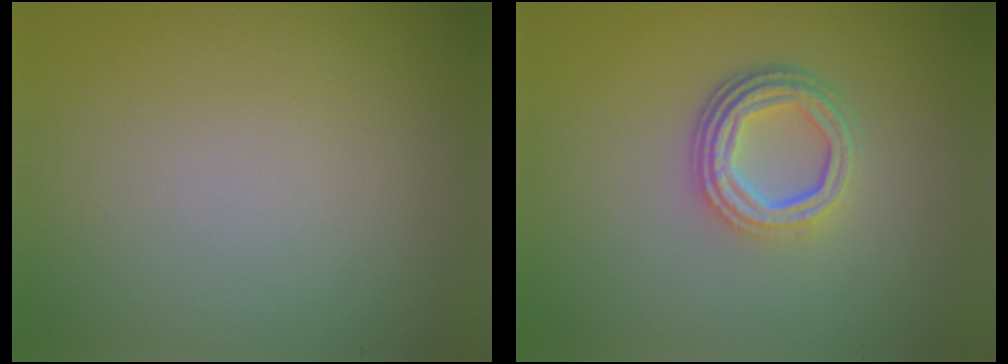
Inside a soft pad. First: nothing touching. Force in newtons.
{"total": 4.5, "press": 3.3, "slide": 3.1}